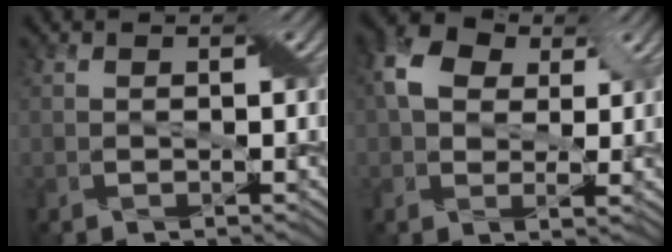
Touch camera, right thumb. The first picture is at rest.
{"total": 7.0, "force": [2.3, 4.9, 4.5], "torque": [-0.098, 0.008, 0.038]}